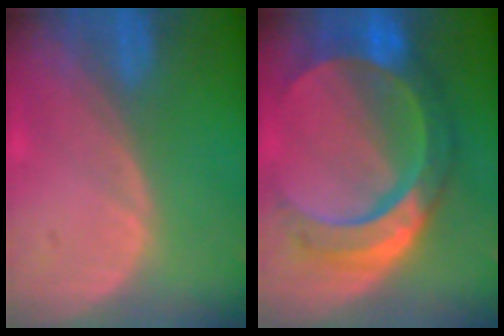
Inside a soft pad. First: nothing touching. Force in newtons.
{"total": 10.4, "press": 10.3, "slide": 1.0}